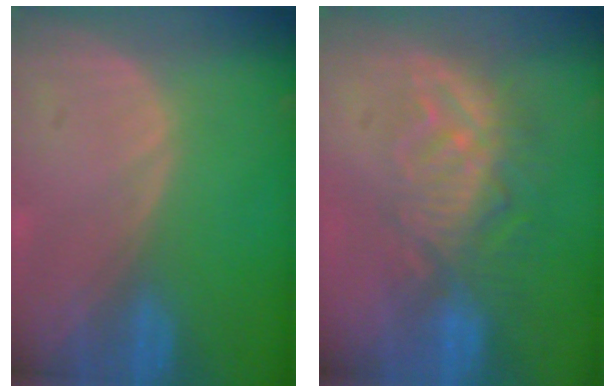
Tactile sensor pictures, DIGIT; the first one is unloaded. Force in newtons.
{"total": 9.3, "press": 8.1, "slide": 4.5}